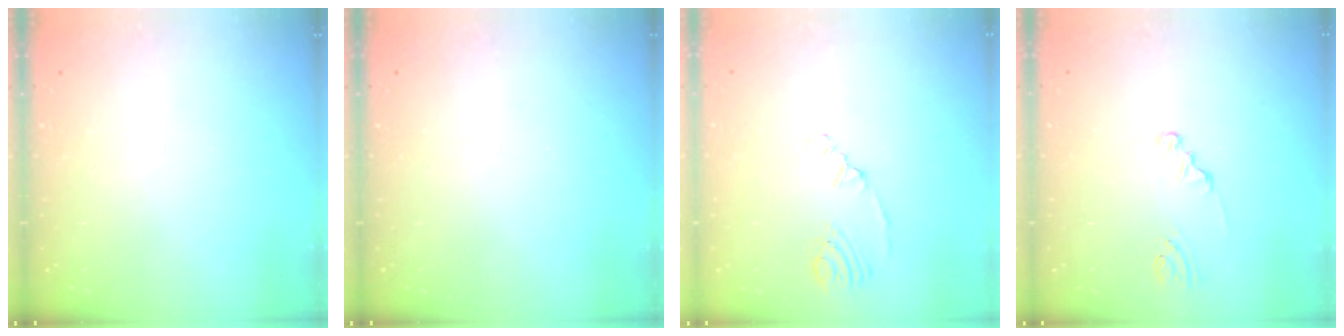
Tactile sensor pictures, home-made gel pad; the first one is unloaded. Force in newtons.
{"total": 0.0}
{"total": 2.9, "press": 2.1, "slide": 2.0}
{"total": 1.3, "press": 1.3, "slide": 0.1}